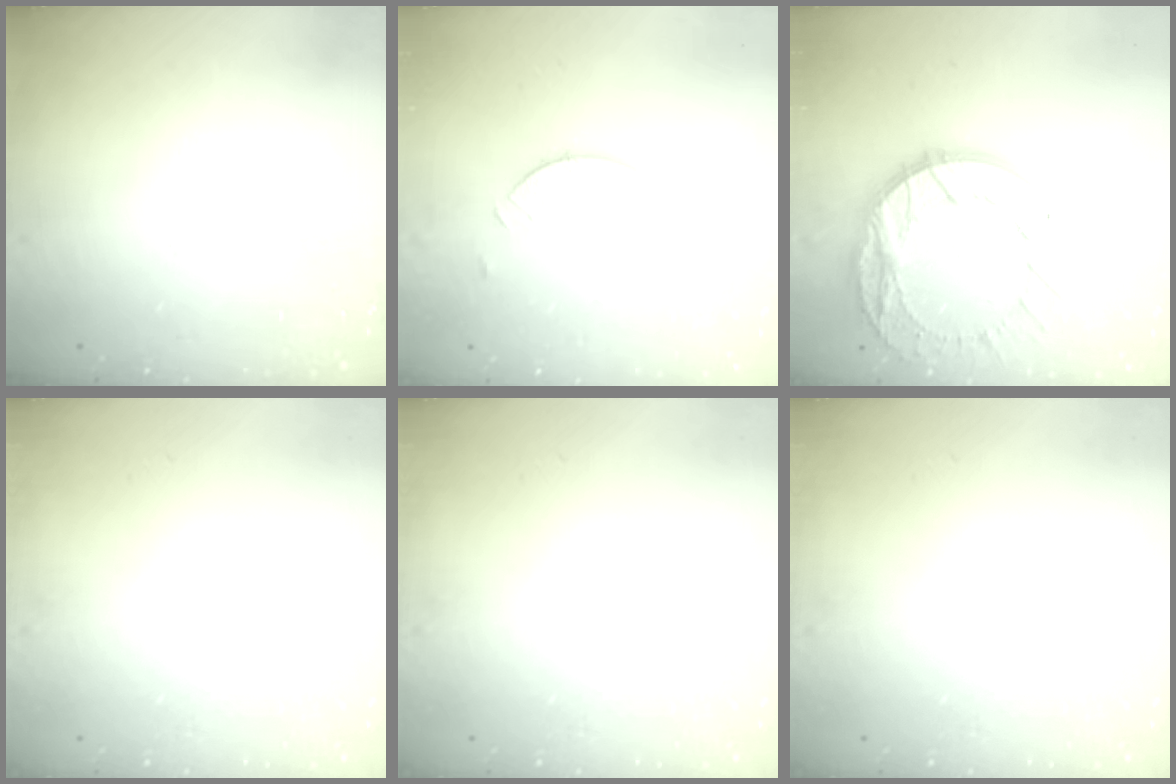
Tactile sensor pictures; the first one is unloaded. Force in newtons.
{"total": 2.6, "press": 2.6, "slide": 0.3}
{"total": 18.3, "press": 18.3, "slide": 1.6}
{"total": 0.0}
{"total": 0.0}
{"total": 0.0}